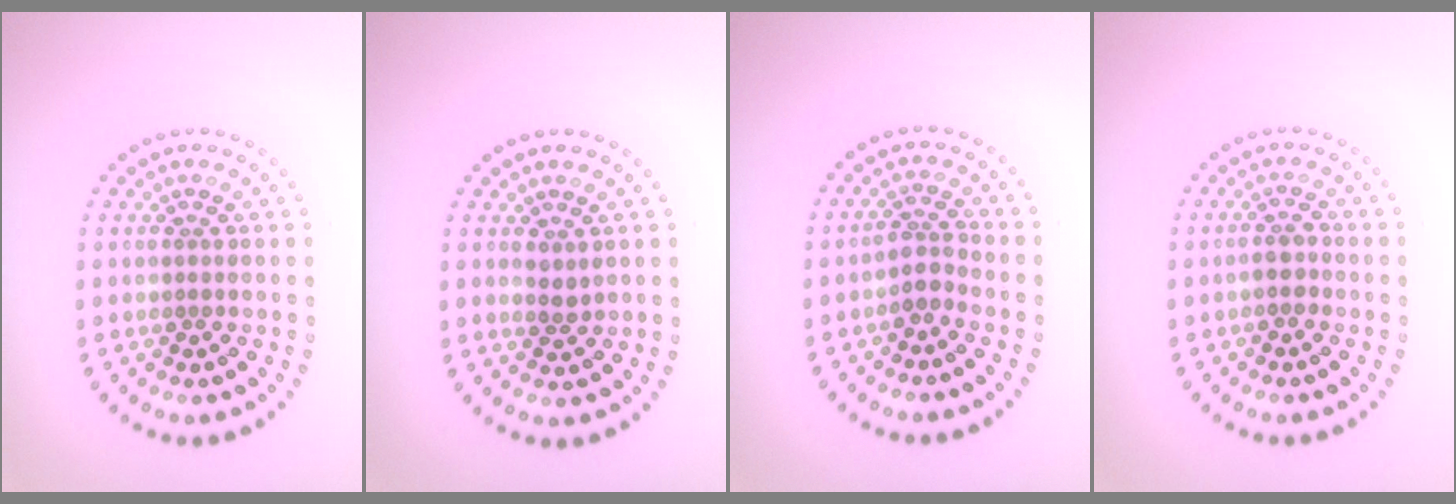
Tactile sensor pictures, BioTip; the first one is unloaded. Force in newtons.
{"total": 0.9, "press": 0.9, "slide": 0.2}
{"total": 1.8, "press": 1.3, "slide": 1.2}
{"total": 1.5, "press": 1.4, "slide": 0.6}